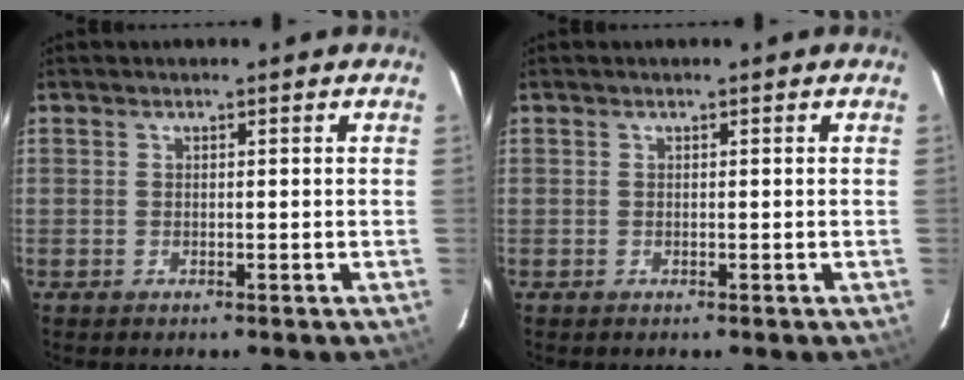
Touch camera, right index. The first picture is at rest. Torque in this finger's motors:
{"motor_torque": [0.00, 0.00, 0.03, 0.00]}